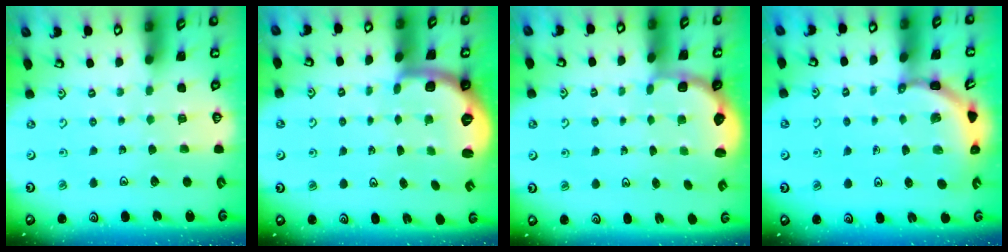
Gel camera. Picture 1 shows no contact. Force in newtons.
{"total": 1.9, "press": 1.8, "slide": 0.4}
{"total": 2.7, "press": 2.1, "slide": 1.8}
{"total": 3.6, "press": 3.6, "slide": 0.2}